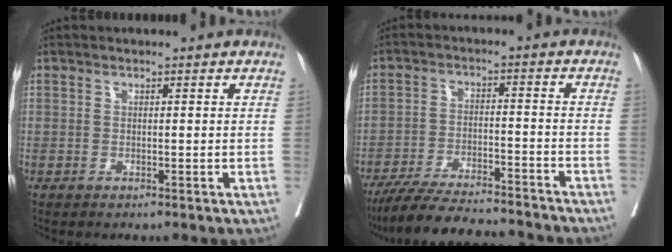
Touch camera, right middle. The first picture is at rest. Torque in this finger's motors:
{"motor_torque": [1.03, -1.11, 0.21, 0.09]}